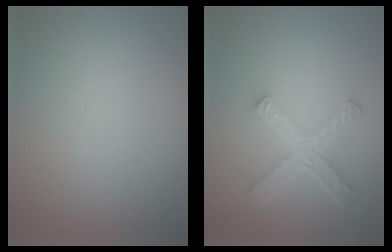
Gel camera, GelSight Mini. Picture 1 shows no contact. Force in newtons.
{"total": 4.5, "press": 3.3, "slide": 3.1}